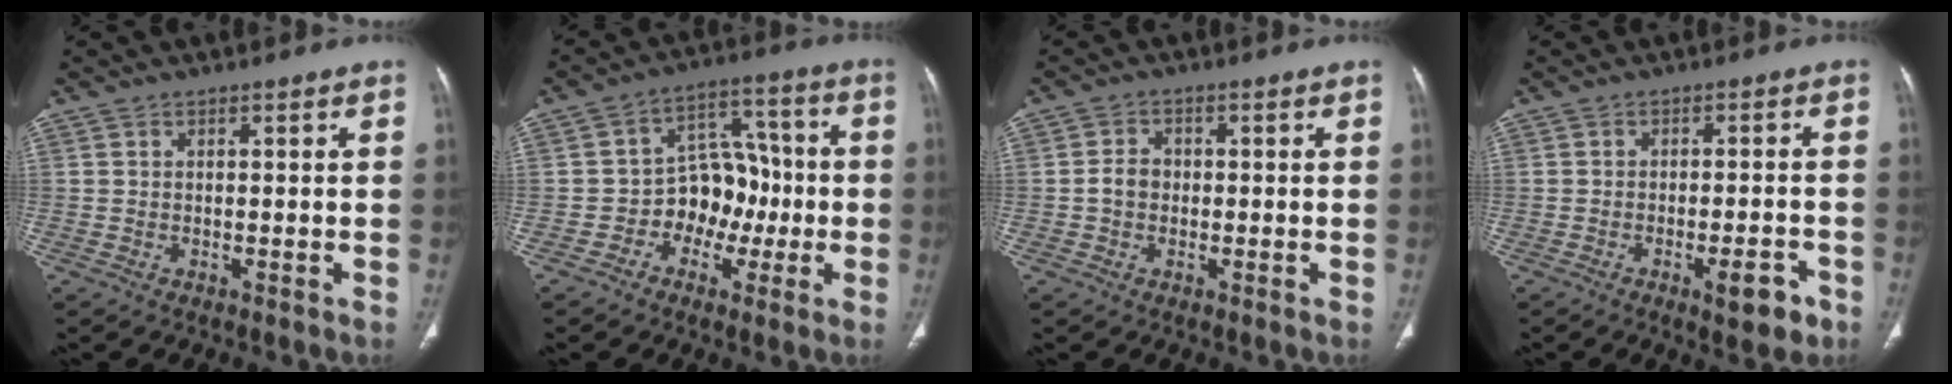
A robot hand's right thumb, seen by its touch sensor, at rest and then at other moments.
{"total": 10.5, "force": [-2.6, 8.1, 6.0], "torque": [-0.042, 0.050, -0.048]}
{"total": 3.1, "force": [-0.4, 2.5, 1.7], "torque": [-0.024, 0.011, -0.013]}
{"total": 6.0, "force": [-3.5, 1.8, 4.5], "torque": [-0.048, 0.020, -0.044]}